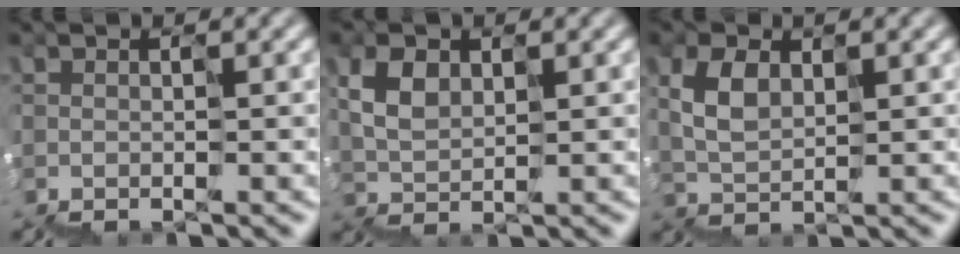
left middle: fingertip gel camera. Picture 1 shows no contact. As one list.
[{"total": 1.8, "force": [1.4, 1.0, 0.5], "torque": [-0.042, 0.022, 0.028]}, {"total": 1.5, "force": [1.4, 0.5, -0.1], "torque": [-0.029, 0.020, 0.029]}]